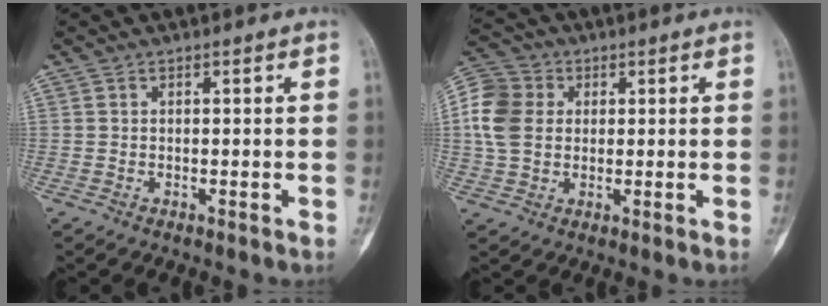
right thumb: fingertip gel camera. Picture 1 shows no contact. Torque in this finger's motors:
{"motor_torque": [-0.43, 0.88, 0.81, 0.11, 0.04]}